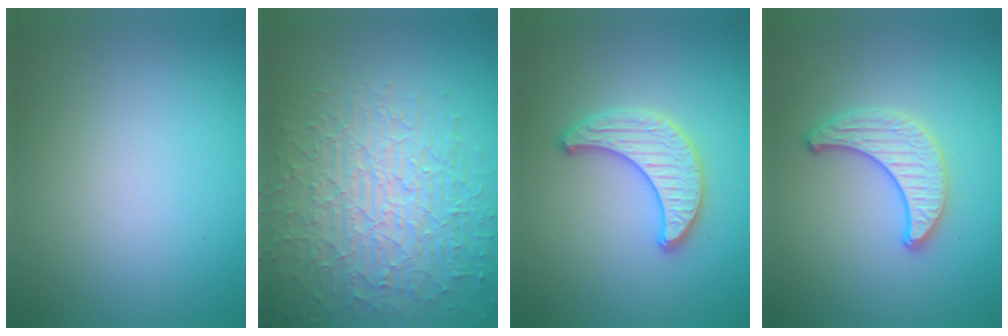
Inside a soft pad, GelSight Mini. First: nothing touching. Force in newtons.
{"total": 8.4, "press": 6.0, "slide": 5.8}
{"total": 2.7, "press": 2.7, "slide": 0.1}
{"total": 3.0, "press": 2.8, "slide": 0.9}